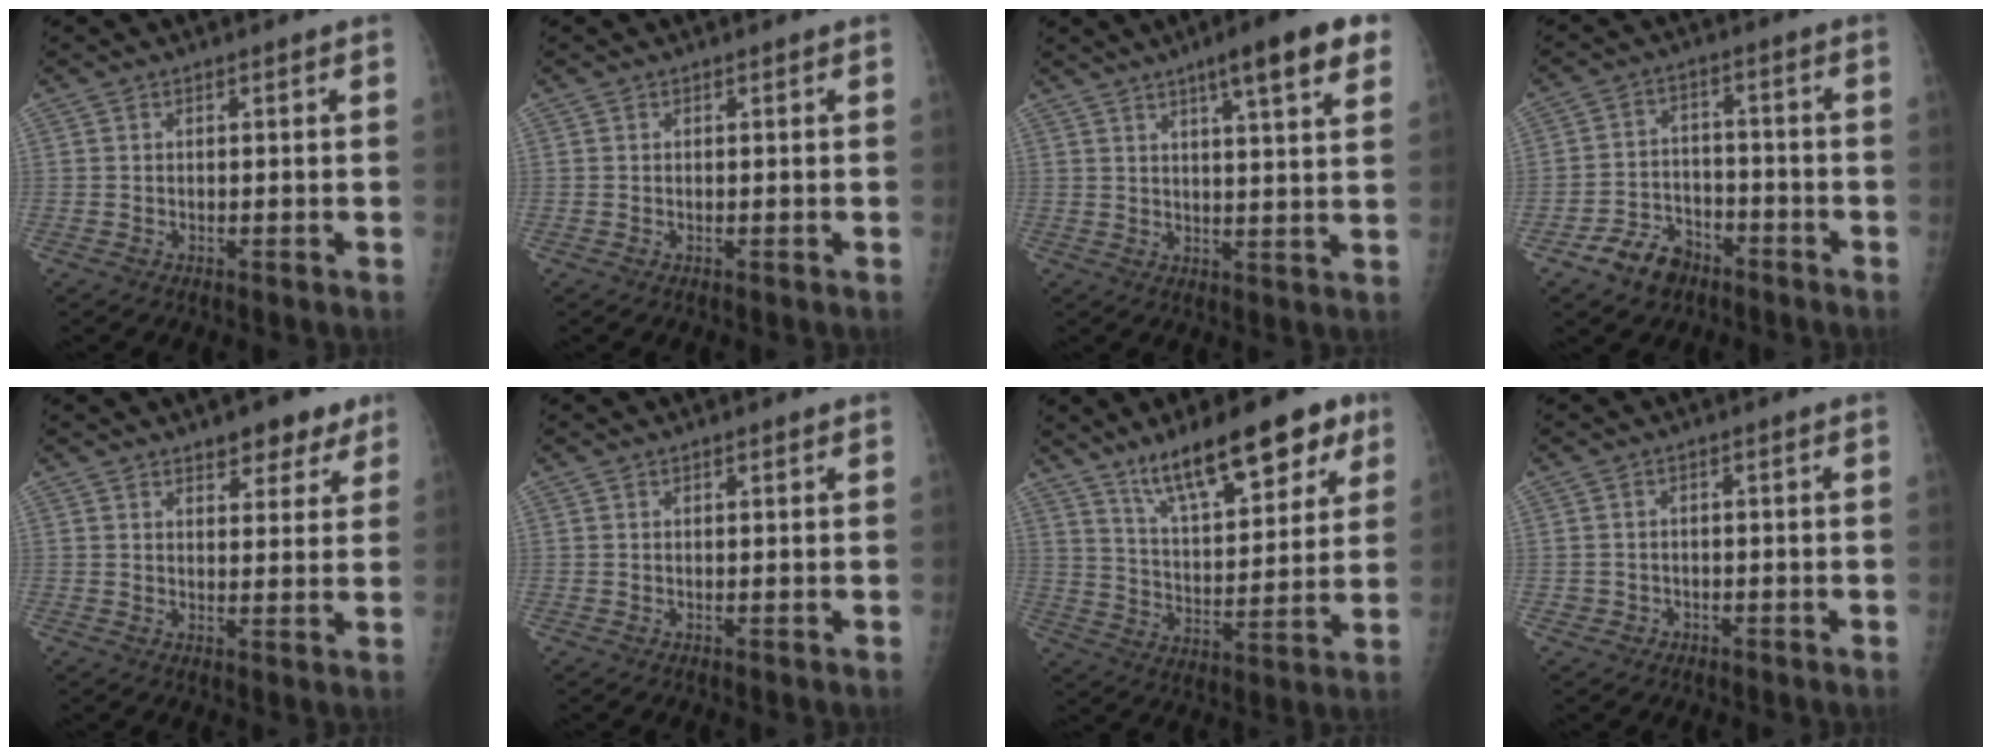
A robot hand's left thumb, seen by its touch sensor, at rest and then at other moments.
{"total": 0.0}
{"total": 12.0, "force": [6.8, 1.7, 9.8], "torque": [-0.127, -0.019, 0.090]}
{"total": 8.0, "force": [-5.2, 5.4, 2.7], "torque": [-0.023, 0.037, -0.088]}
{"total": 6.8, "force": [4.7, 3.2, 3.8], "torque": [-0.017, -0.022, 0.062]}
{"total": 0.7, "force": [0.5, 0.2, 0.5], "torque": [-0.006, 0.000, 0.007]}
{"total": 18.7, "force": [11.7, 6.5, 13.0], "torque": [-0.164, -0.043, 0.196]}
{"total": 1.5, "force": [-0.6, 1.3, 0.0], "torque": [0.006, 0.007, -0.011]}